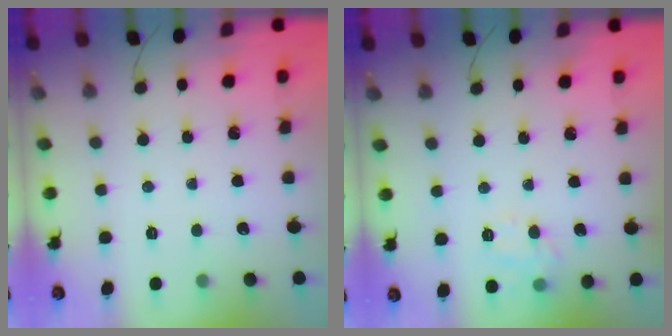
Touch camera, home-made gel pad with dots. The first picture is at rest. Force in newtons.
{"total": 8.9, "press": 8.8, "slide": 1.2}